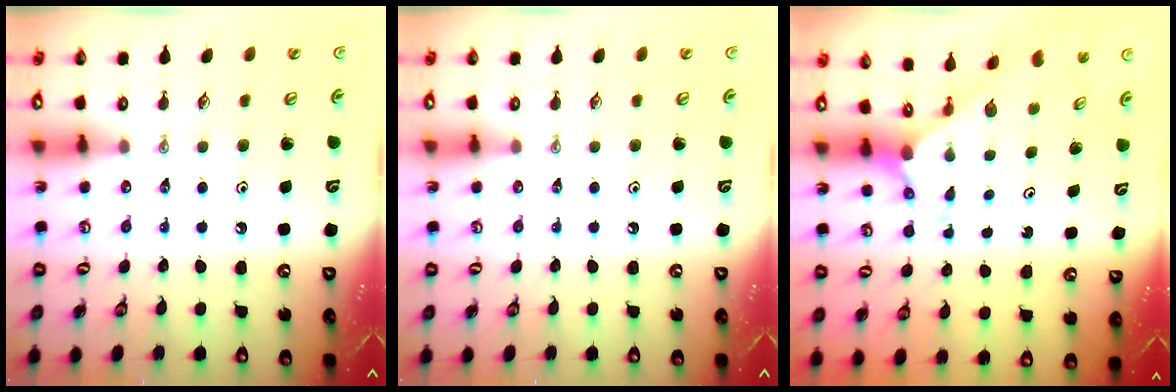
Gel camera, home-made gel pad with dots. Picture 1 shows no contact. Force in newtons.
{"total": 0.0}
{"total": 2.4, "press": 2.4, "slide": 0.2}